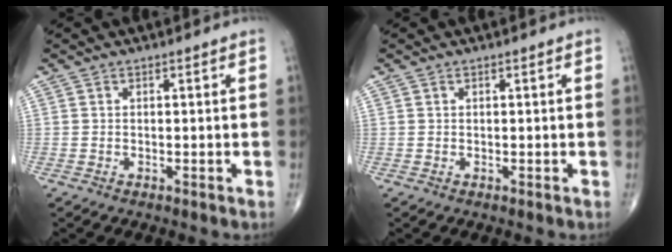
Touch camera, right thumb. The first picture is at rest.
{"total": 0.0}